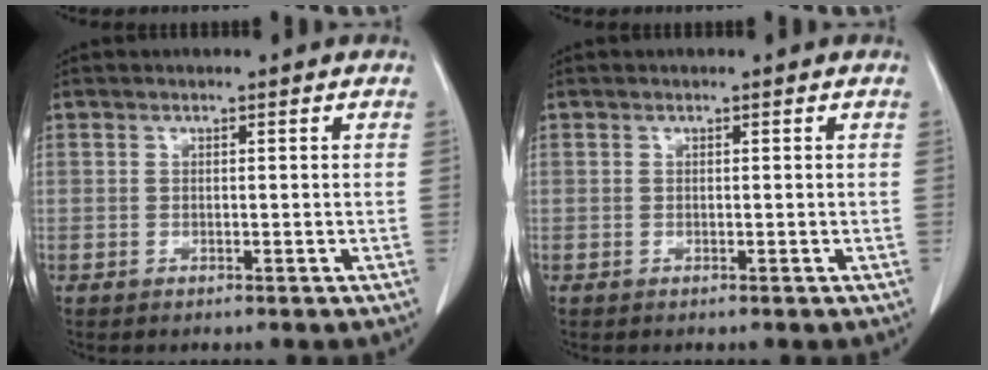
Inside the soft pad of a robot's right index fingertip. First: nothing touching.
{"total": 0.0}